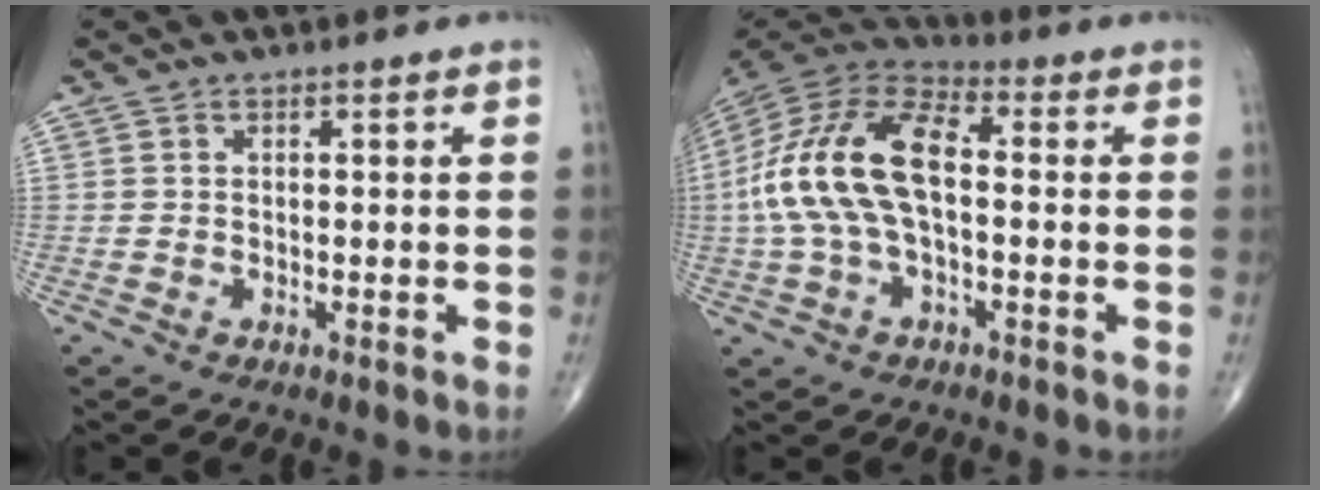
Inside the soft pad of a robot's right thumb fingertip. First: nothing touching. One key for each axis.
{"total": 17.4, "fx": -0.1, "fy": 8.9, "fz": 15.0, "tx": -0.312, "ty": 0.038, "tz": -0.008}